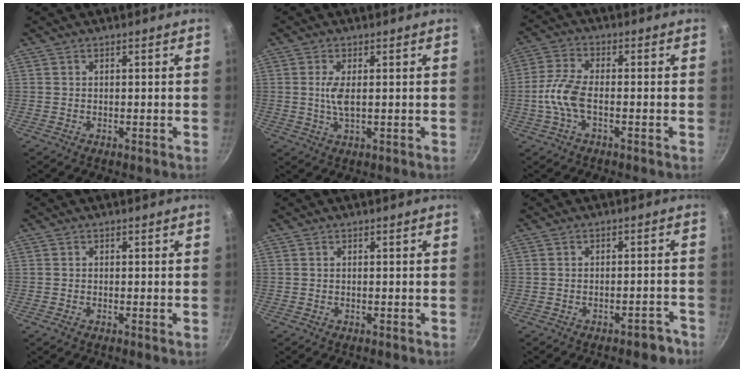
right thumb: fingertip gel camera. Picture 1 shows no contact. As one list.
[{"total": 3.9, "force": [0.4, 1.3, 3.6], "torque": [-0.081, -0.002, 0.007]}, {"total": 6.8, "force": [-1.8, 2.8, 5.9], "torque": [-0.132, 0.020, -0.046]}, {"total": 0.6, "force": [-0.3, 0.2, 0.5], "torque": [-0.011, 0.000, -0.010]}, {"total": 0.0}, {"total": 3.9, "force": [-2.8, 1.8, 2.0], "torque": [-0.008, 0.042, -0.016]}]